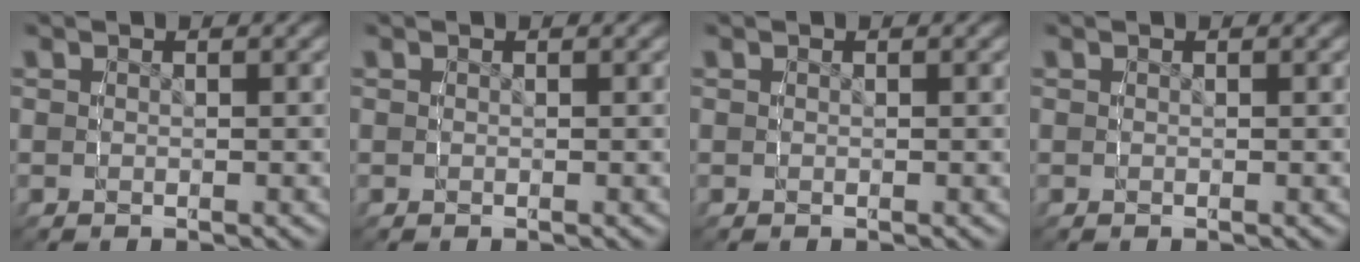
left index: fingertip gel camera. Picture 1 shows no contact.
{"total": 0.0}
{"total": 0.0}
{"total": 0.0}